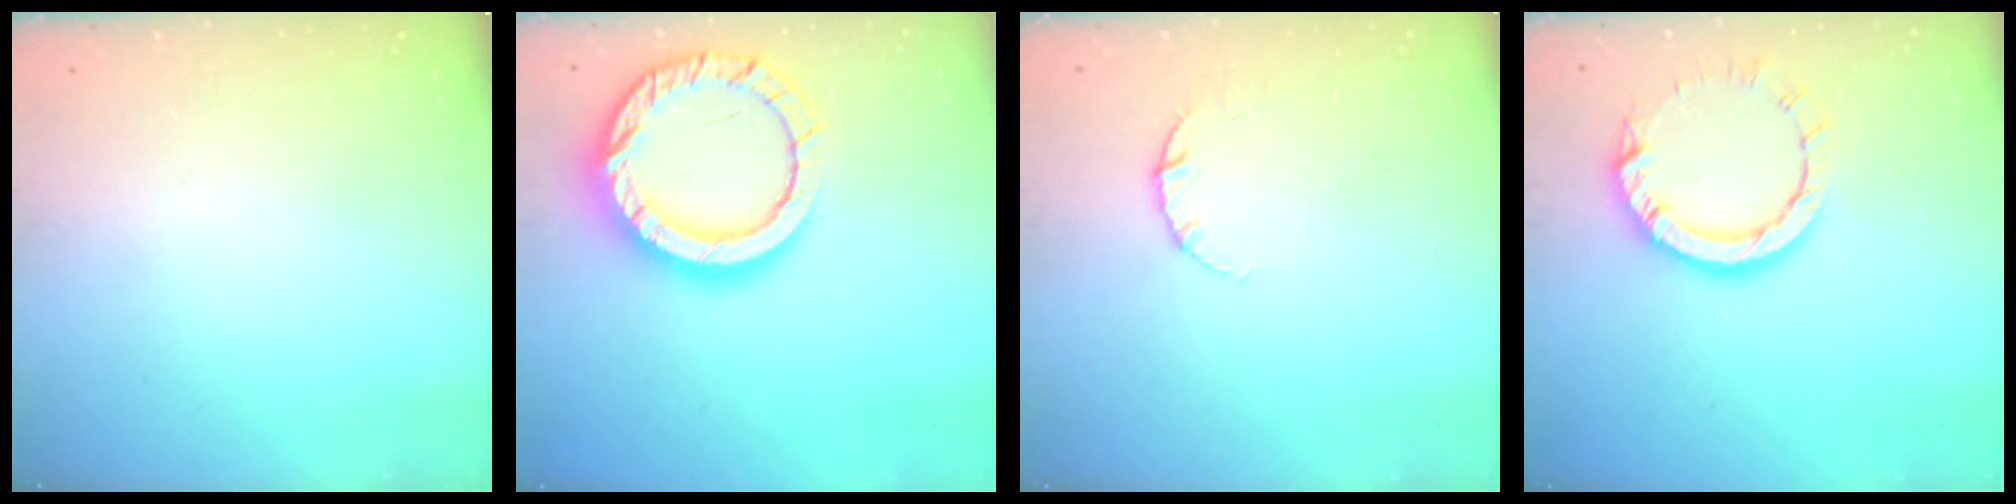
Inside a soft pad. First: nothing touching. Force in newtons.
{"total": 16.4, "press": 16.3, "slide": 1.6}
{"total": 3.8, "press": 3.8, "slide": 0.3}
{"total": 10.6, "press": 10.5, "slide": 1.4}